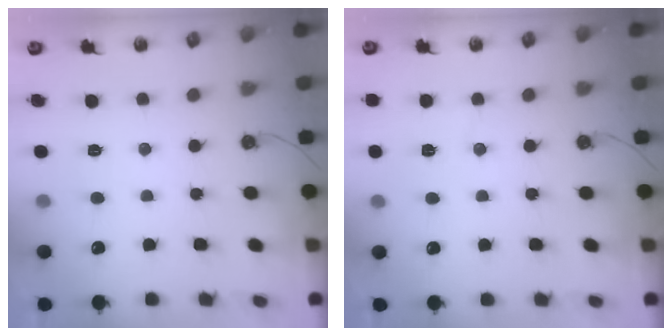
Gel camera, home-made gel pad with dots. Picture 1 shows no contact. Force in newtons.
{"total": 4.7, "press": 3.8, "slide": 2.8}